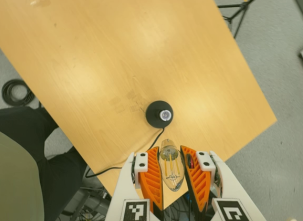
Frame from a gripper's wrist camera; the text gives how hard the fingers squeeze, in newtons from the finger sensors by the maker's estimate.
{"total": 21.4, "left": 22.8, "right": 20.1}